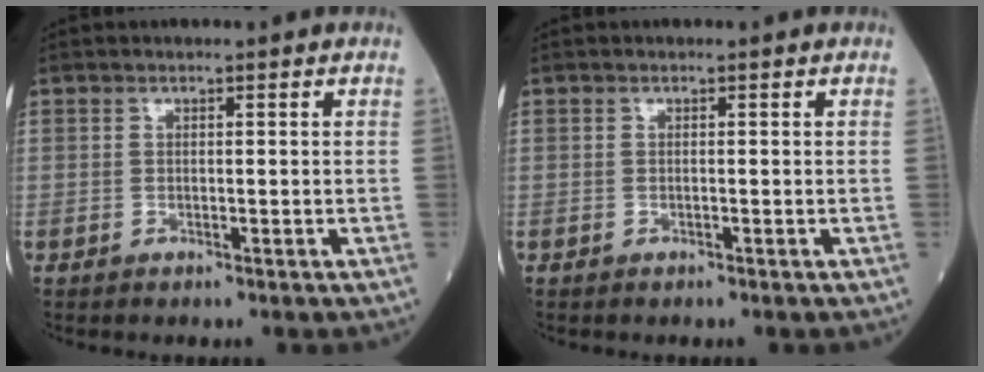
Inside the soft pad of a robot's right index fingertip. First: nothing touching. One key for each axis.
{"total": 0.0}